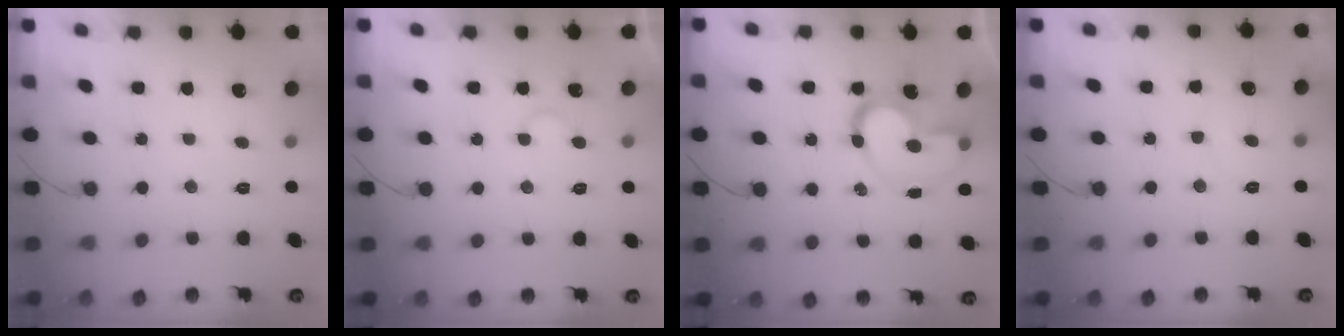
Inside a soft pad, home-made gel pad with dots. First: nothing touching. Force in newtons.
{"total": 5.2, "press": 5.2, "slide": 0.5}
{"total": 13.5, "press": 13.4, "slide": 1.4}
{"total": 6.9, "press": 6.8, "slide": 0.4}